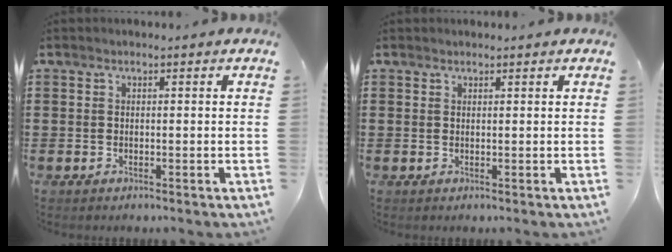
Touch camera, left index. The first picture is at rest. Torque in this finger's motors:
{"motor_torque": [2.14, 0.00, 0.00, -0.01]}